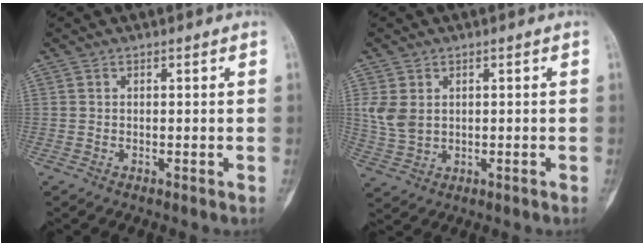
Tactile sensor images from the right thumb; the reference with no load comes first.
{"total": 5.4, "force": [1.0, 4.0, 3.5], "torque": [-0.067, -0.002, 0.029]}